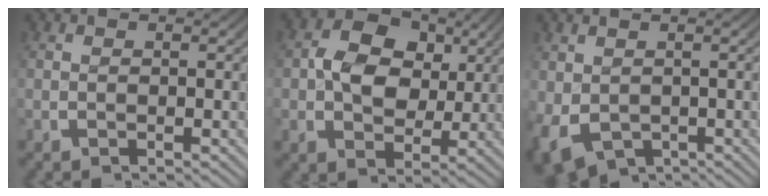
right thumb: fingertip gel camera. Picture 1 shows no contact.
{"total": 8.1, "force": [1.2, 6.5, 4.7], "torque": [-0.089, -0.021, 0.022]}
{"total": 5.7, "force": [-3.0, 4.1, 2.6], "torque": [-0.066, -0.040, -0.028]}